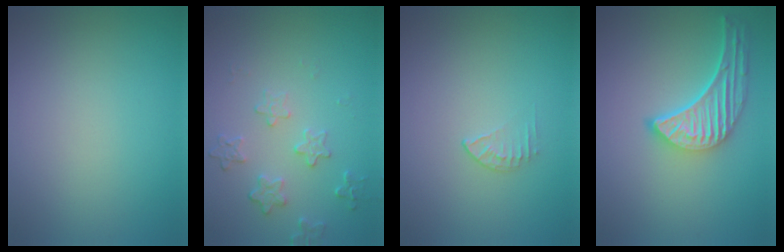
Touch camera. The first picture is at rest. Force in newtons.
{"total": 2.2, "press": 1.6, "slide": 1.6}
{"total": 0.8, "press": 0.6, "slide": 0.6}
{"total": 5.0, "press": 4.0, "slide": 3.1}